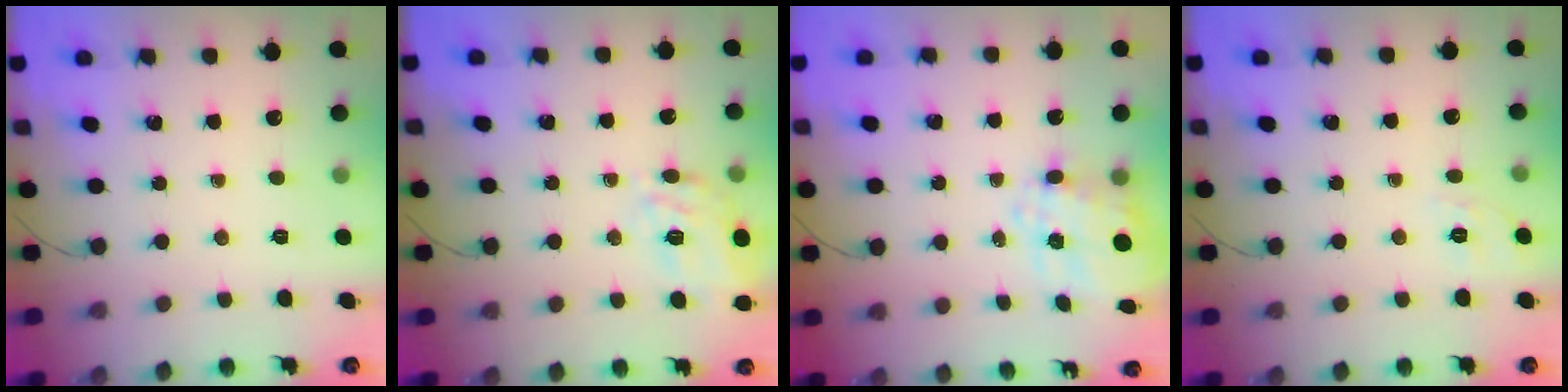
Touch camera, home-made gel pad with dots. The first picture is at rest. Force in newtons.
{"total": 9.3, "press": 9.1, "slide": 1.6}
{"total": 10.3, "press": 10.2, "slide": 1.1}
{"total": 1.5, "press": 0.0, "slide": 1.5}